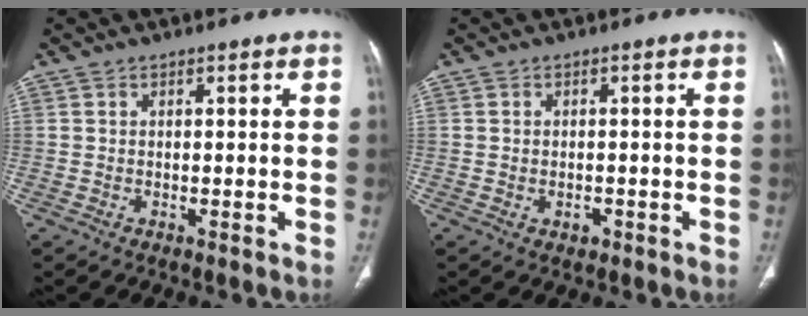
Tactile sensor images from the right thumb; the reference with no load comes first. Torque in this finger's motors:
{"motor_torque": [-0.40, 0.12, -0.21, -0.11, 0.00]}